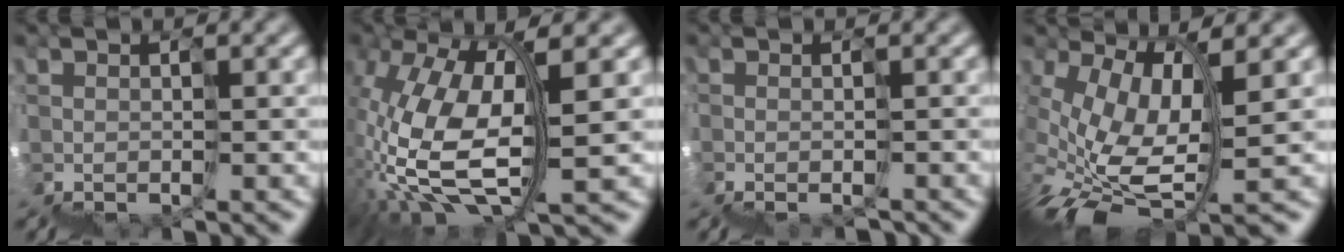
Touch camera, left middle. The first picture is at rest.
{"total": 6.7, "force": [0.5, 2.4, 6.2], "torque": [-0.156, 0.010, 0.009]}
{"total": 4.0, "force": [-2.3, 1.5, 3.0], "torque": [-0.038, -0.020, -0.023]}
{"total": 4.5, "force": [-0.3, 1.2, 4.3], "torque": [-0.107, 0.007, -0.002]}